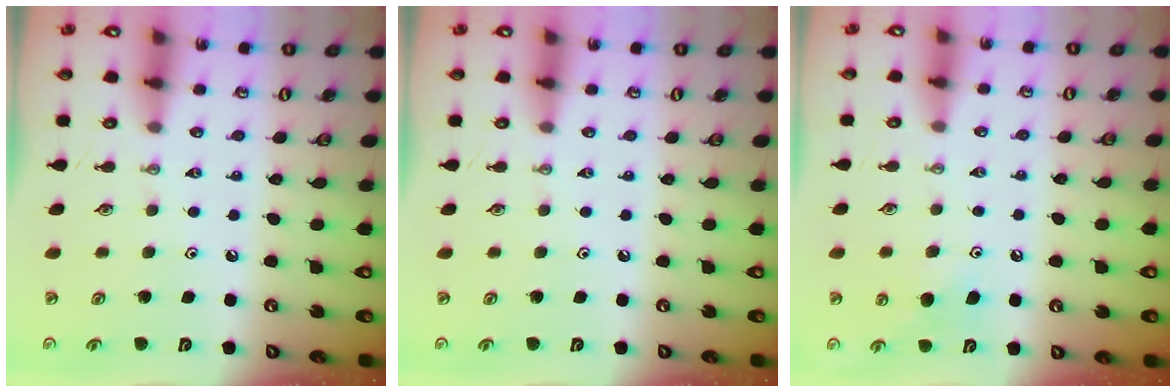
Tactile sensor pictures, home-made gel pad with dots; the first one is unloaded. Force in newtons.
{"total": 0.0}
{"total": 6.7, "press": 6.7, "slide": 0.9}